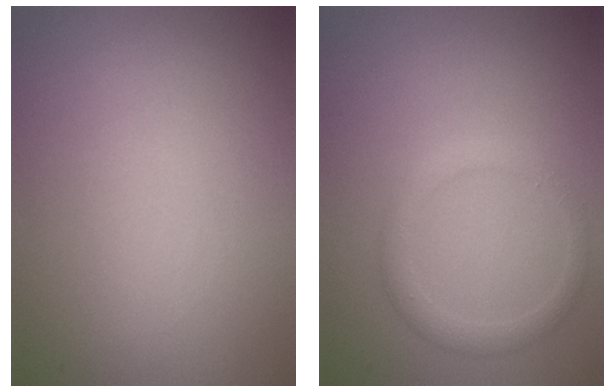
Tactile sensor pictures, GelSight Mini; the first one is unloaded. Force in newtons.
{"total": 1.8, "press": 1.8, "slide": 0.2}